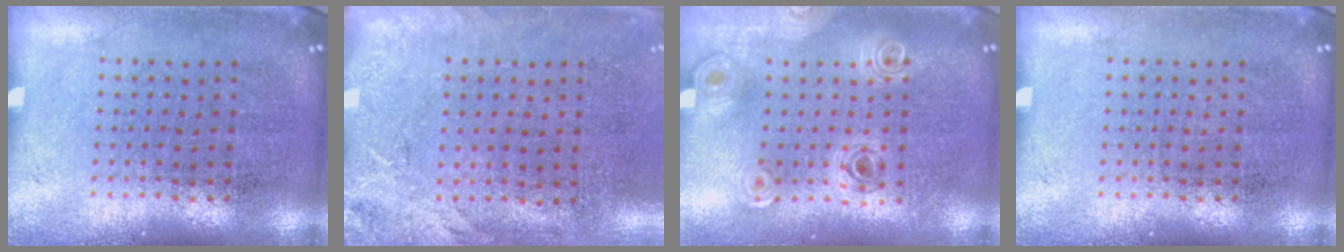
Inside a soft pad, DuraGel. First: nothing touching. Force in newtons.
{"total": 2.6, "press": 2.0, "slide": 1.6}
{"total": 0.8, "press": 0.8, "slide": 0.1}
{"total": 0.0}